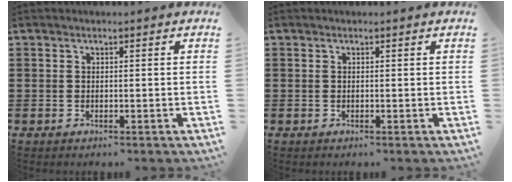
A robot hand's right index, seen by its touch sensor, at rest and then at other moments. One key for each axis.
{"total": 0.0}